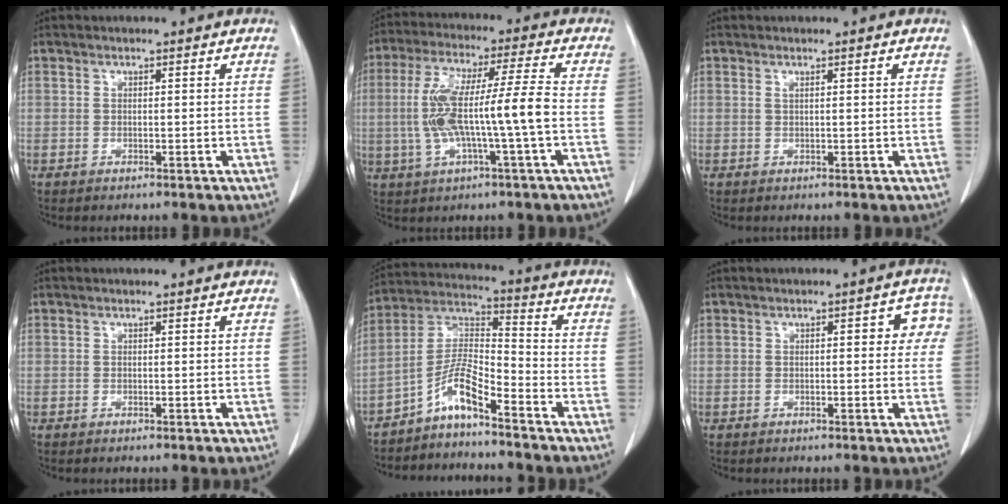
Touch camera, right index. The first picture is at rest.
{"total": 12.1, "force": [-1.5, 0.1, 12.0], "torque": [-0.245, 0.021, -0.026]}
{"total": 0.6, "force": [0.3, 0.0, 0.5], "torque": [-0.013, 0.004, 0.008]}
{"total": 0.0}
{"total": 7.4, "force": [-5.2, 1.0, 5.1], "torque": [-0.109, 0.015, -0.104]}
{"total": 4.7, "force": [1.0, 2.0, 4.1], "torque": [-0.030, 0.018, 0.006]}